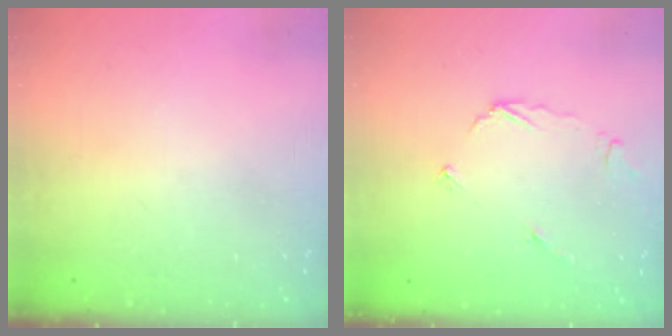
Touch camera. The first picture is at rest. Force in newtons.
{"total": 3.5, "press": 3.5, "slide": 0.5}